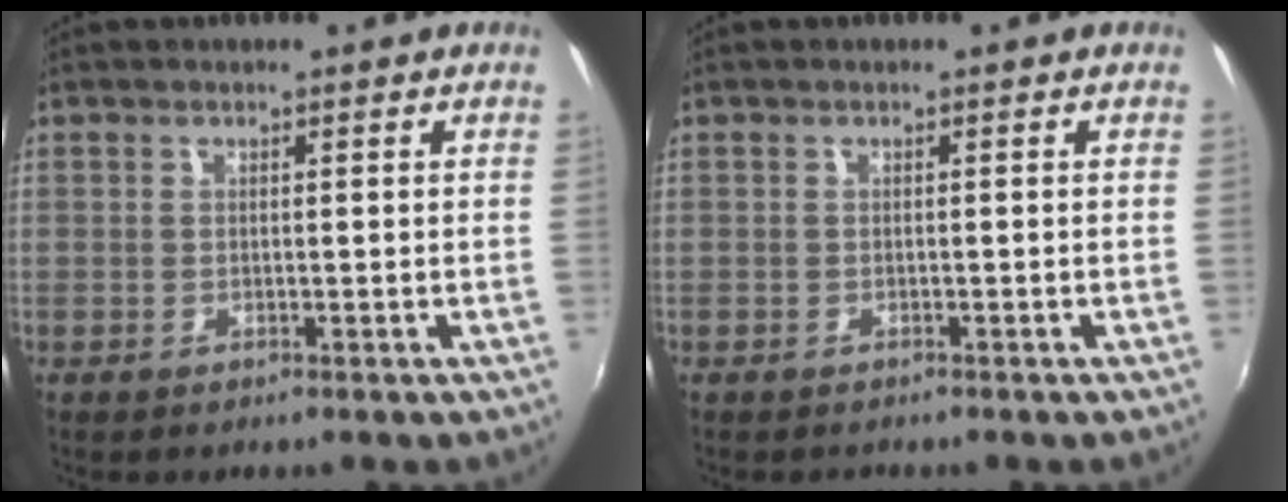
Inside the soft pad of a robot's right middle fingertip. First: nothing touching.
{"total": 0.7, "force": [-0.6, 0.3, 0.0], "torque": [-0.002, -0.002, -0.010]}